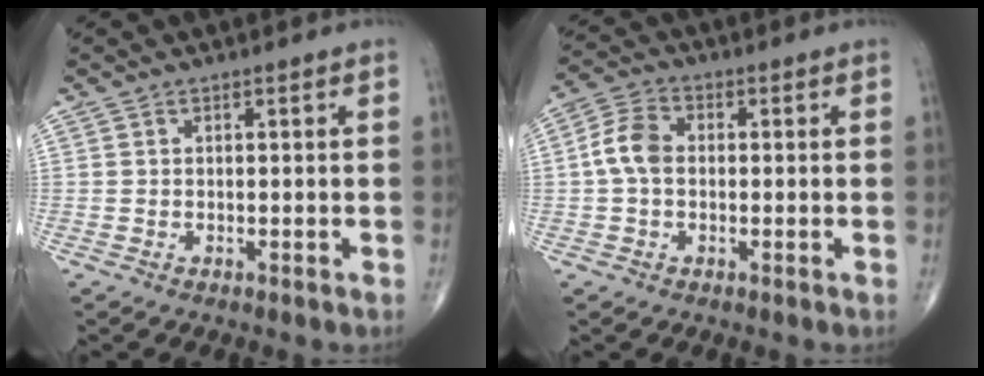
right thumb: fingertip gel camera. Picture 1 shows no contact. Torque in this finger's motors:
{"motor_torque": [0.11, 0.21, 0.13, -0.13, 0.08]}